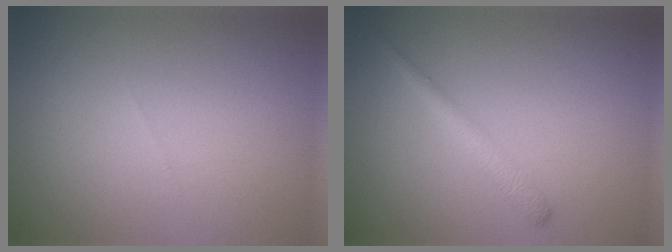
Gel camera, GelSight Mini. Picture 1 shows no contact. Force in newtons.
{"total": 1.8, "press": 1.8, "slide": 0.1}